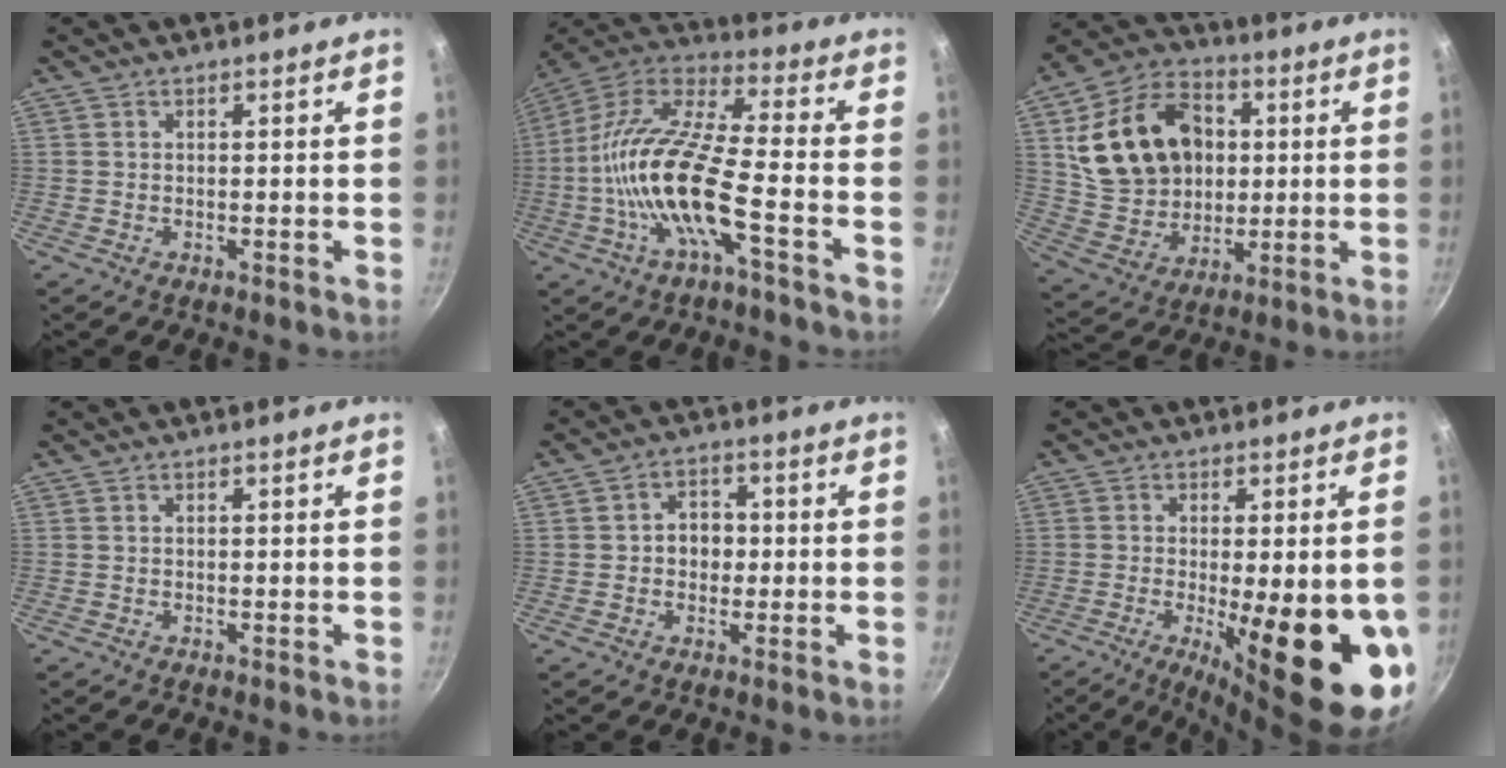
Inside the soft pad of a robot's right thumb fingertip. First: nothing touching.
{"total": 18.1, "force": [-5.2, 5.1, 16.6], "torque": [-0.318, 0.042, -0.115]}
{"total": 20.9, "force": [3.6, 15.9, 13.1], "torque": [-0.205, 0.010, 0.071]}
{"total": 0.0}
{"total": 5.2, "force": [-0.2, 4.3, 3.0], "torque": [-0.015, 0.010, -0.007]}
{"total": 21.3, "force": [-4.4, 6.1, 19.9], "torque": [-0.249, -0.020, -0.049]}